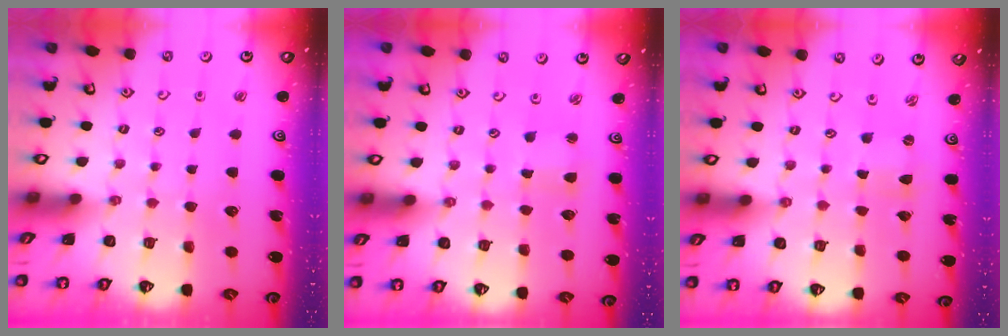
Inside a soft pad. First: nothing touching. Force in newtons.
{"total": 2.8, "press": 2.8, "slide": 0.2}
{"total": 0.0}